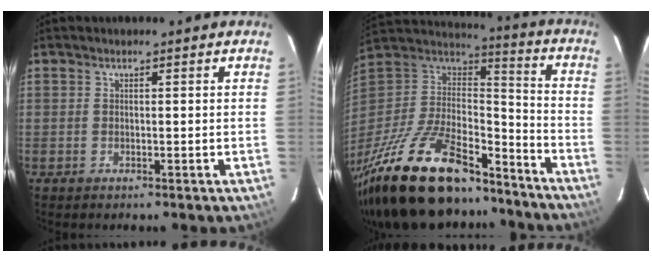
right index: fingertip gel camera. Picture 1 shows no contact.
{"total": 35.1, "force": [-24.7, 13.8, 20.9], "torque": [-0.423, -0.022, -0.393]}